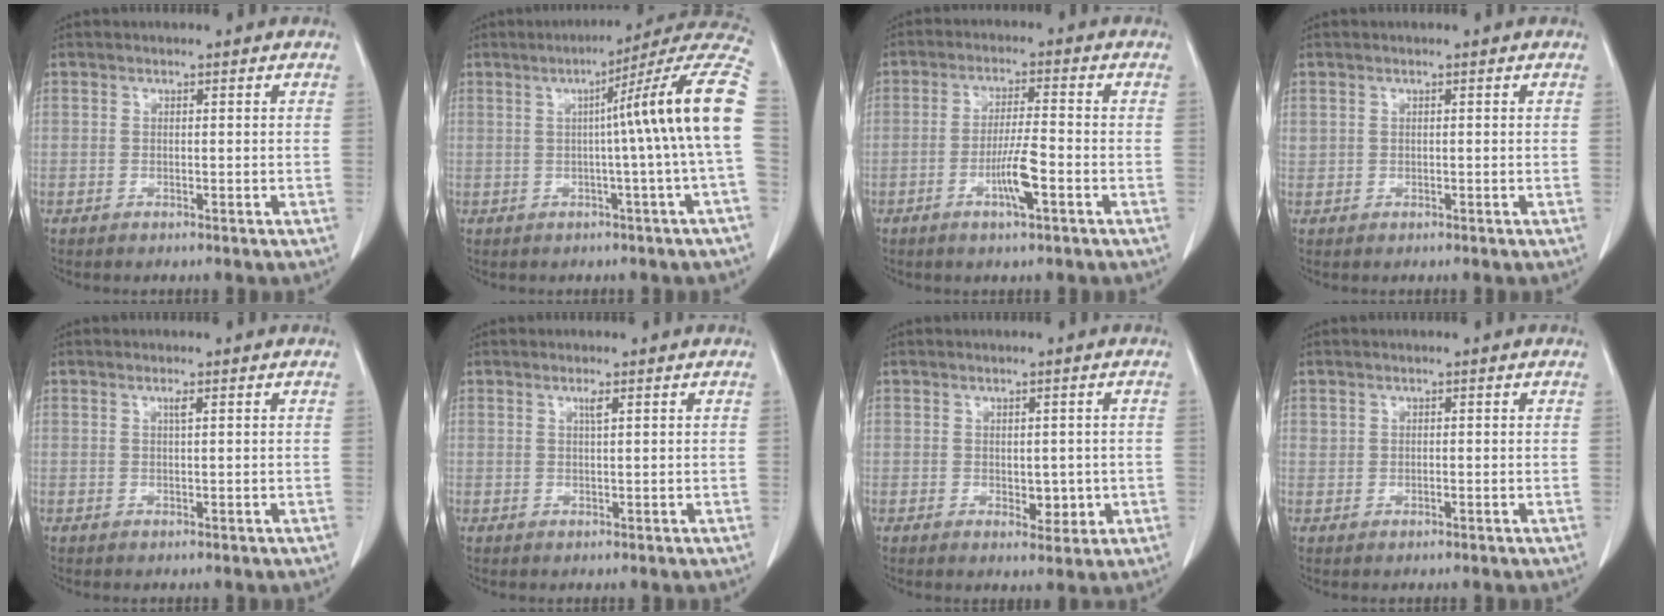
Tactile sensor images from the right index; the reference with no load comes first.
{"total": 15.1, "force": [0.8, -2.2, 14.9], "torque": [-0.182, 0.022, 0.000]}
{"total": 5.9, "force": [-2.3, 0.3, 5.4], "torque": [-0.101, -0.005, -0.044]}
{"total": 0.6, "force": [0.3, 0.5, 0.1], "torque": [0.002, 0.010, 0.008]}
{"total": 0.8, "force": [0.4, -0.1, 0.7], "torque": [-0.016, 0.000, 0.008]}
{"total": 1.1, "force": [0.6, -0.1, 0.9], "torque": [-0.021, -0.001, 0.011]}
{"total": 3.5, "force": [-0.4, 2.1, 2.8], "torque": [-0.028, -0.001, 0.003]}
{"total": 0.7, "force": [0.3, 0.6, 0.3], "torque": [-0.002, 0.005, 0.005]}